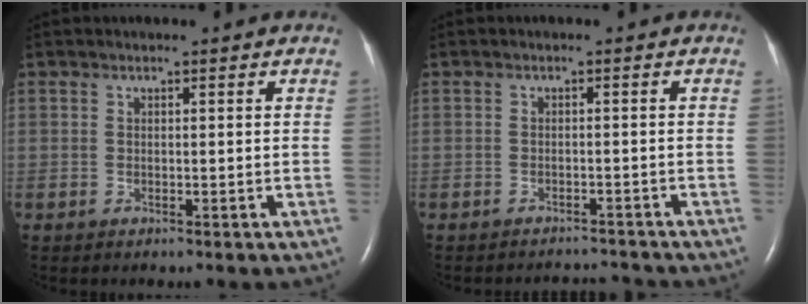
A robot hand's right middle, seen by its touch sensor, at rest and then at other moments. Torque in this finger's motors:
{"motor_torque": [0.00, -0.01, -0.03, -0.01]}